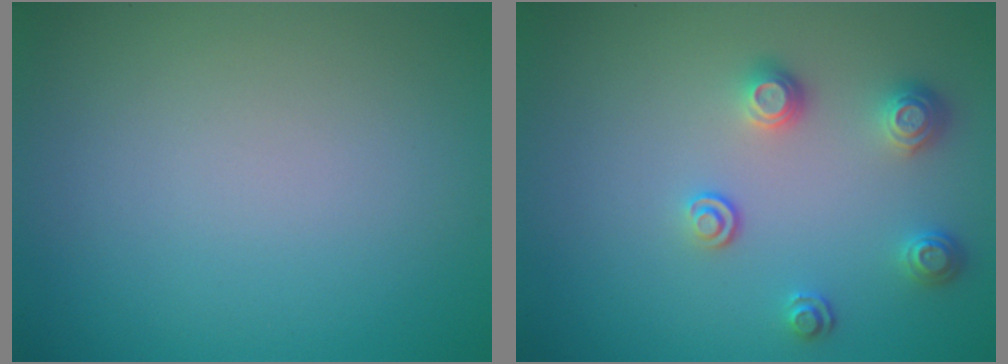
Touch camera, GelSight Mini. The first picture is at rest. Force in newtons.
{"total": 2.5, "press": 2.3, "slide": 0.9}